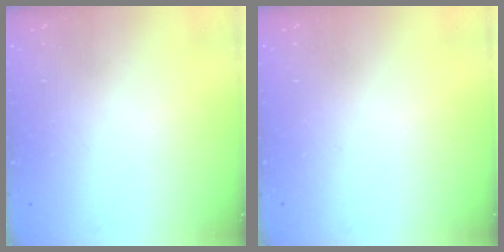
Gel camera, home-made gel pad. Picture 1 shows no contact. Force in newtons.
{"total": 0.0}